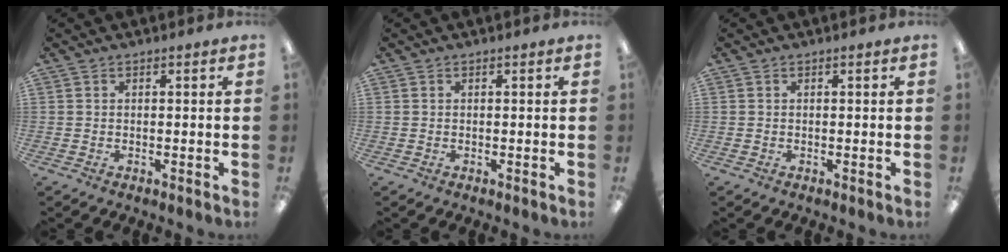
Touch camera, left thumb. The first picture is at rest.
{"total": 0.0}
{"total": 0.0}